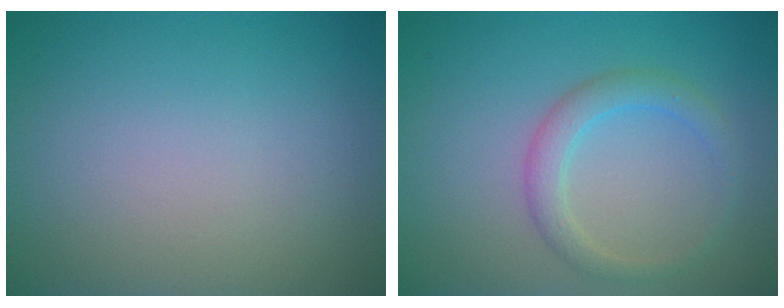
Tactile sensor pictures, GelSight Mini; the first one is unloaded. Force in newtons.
{"total": 2.5, "press": 2.5, "slide": 0.0}